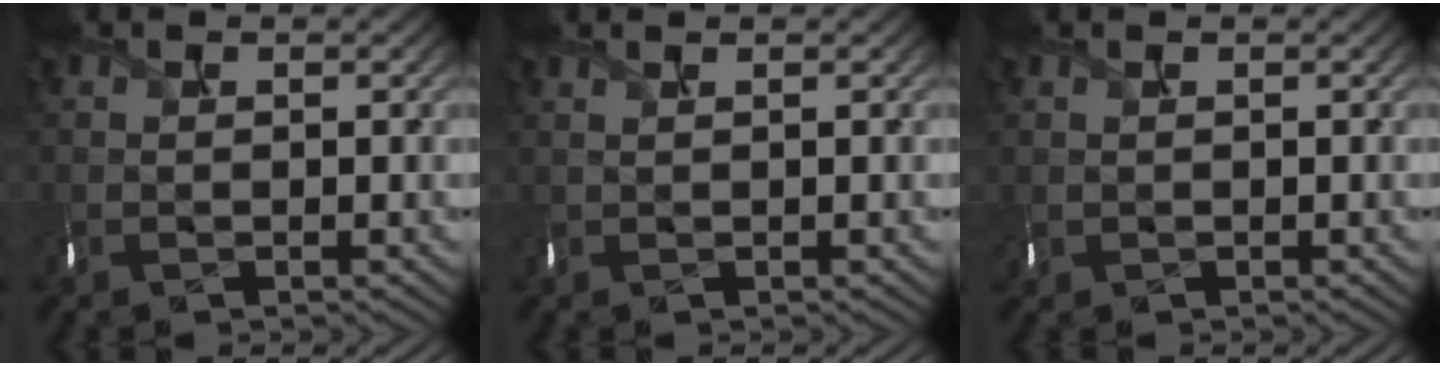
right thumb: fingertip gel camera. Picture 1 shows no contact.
{"total": 0.8, "force": [0.6, 0.2, 0.5], "torque": [-0.006, -0.004, 0.005]}
{"total": 0.6, "force": [0.2, 0.5, 0.3], "torque": [-0.018, -0.006, 0.010]}